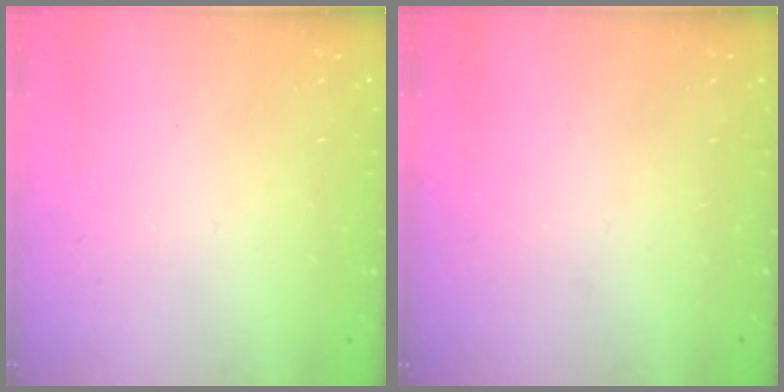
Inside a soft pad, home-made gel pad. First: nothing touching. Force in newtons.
{"total": 0.0}